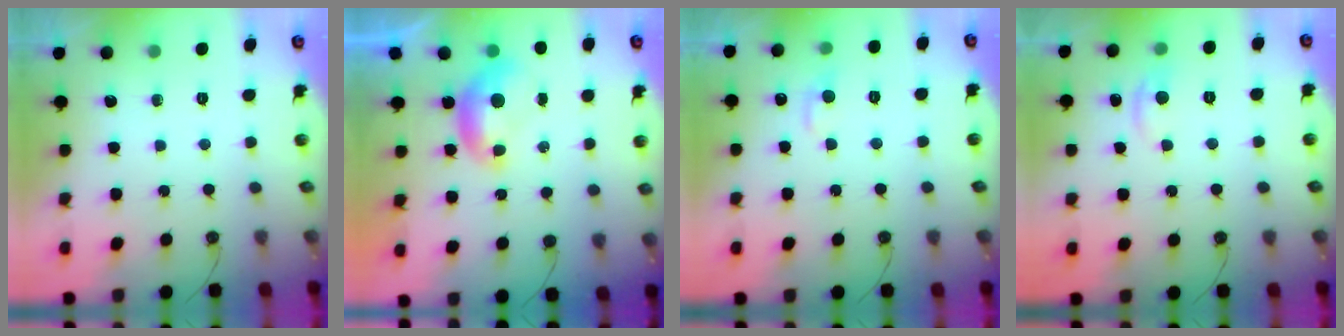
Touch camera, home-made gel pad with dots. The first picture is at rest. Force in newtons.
{"total": 0.0}
{"total": 1.6, "press": 1.4, "slide": 0.7}
{"total": 2.0, "press": 1.8, "slide": 0.7}